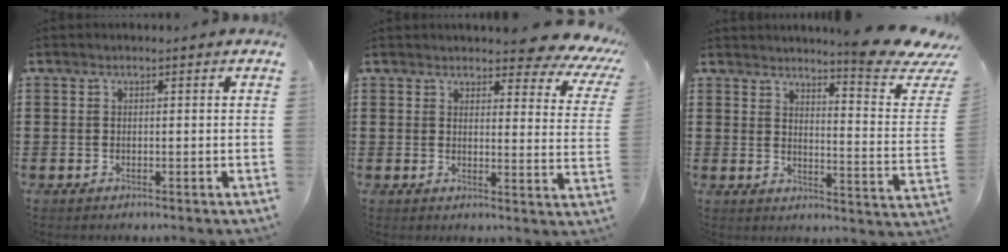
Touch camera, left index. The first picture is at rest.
{"total": 4.9, "force": [4.4, 0.9, 2.1], "torque": [-0.034, -0.025, 0.074]}
{"total": 8.2, "force": [6.7, 0.4, 4.6], "torque": [-0.068, -0.058, 0.107]}